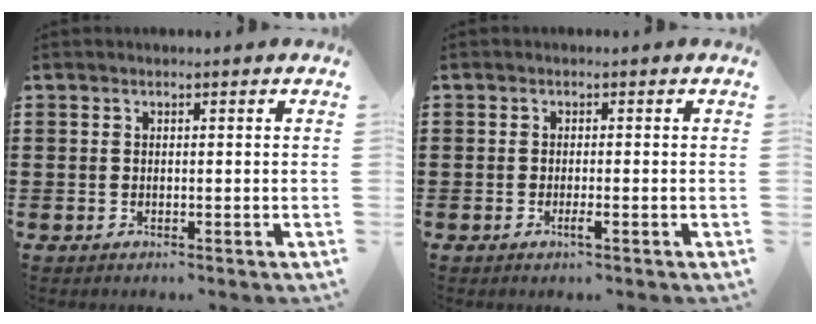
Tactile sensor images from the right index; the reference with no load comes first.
{"total": 1.5, "force": [-0.7, 0.1, 1.3], "torque": [-0.023, -0.003, -0.013]}